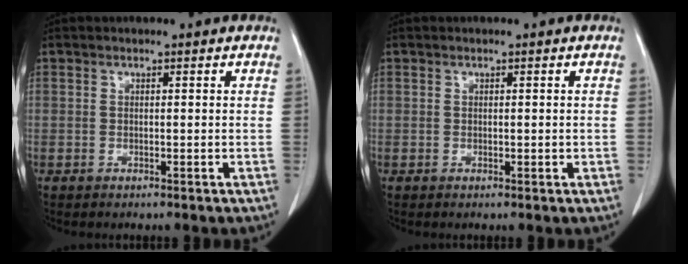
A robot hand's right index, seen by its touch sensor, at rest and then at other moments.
{"total": 1.0, "force": [0.0, 0.5, 0.9], "torque": [-0.011, 0.001, 0.004]}